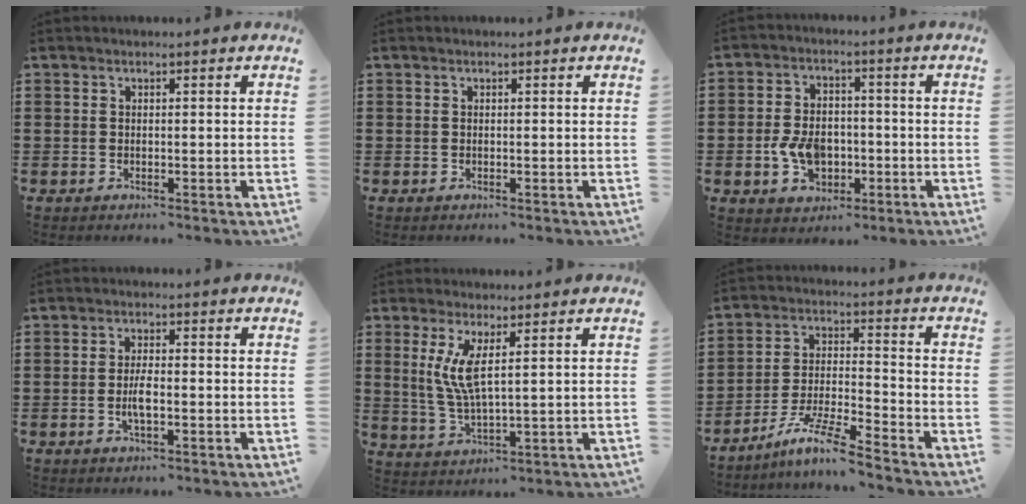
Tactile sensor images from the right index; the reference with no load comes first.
{"total": 0.0}
{"total": 6.6, "force": [-1.7, 4.8, 4.2], "torque": [-0.087, 0.005, -0.033]}
{"total": 3.3, "force": [-0.8, 1.0, 3.0], "torque": [-0.068, -0.003, -0.019]}
{"total": 6.0, "force": [2.0, 1.1, 5.6], "torque": [-0.121, -0.006, 0.032]}
{"total": 8.6, "force": [-7.1, 0.0, 4.8], "torque": [-0.101, -0.003, -0.141]}